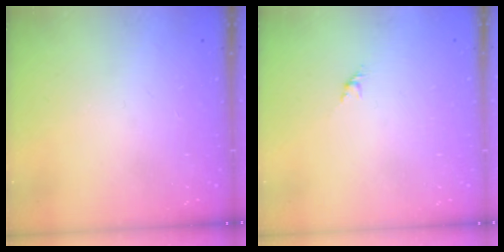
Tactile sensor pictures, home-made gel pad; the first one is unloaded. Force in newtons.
{"total": 1.6, "press": 1.5, "slide": 0.7}